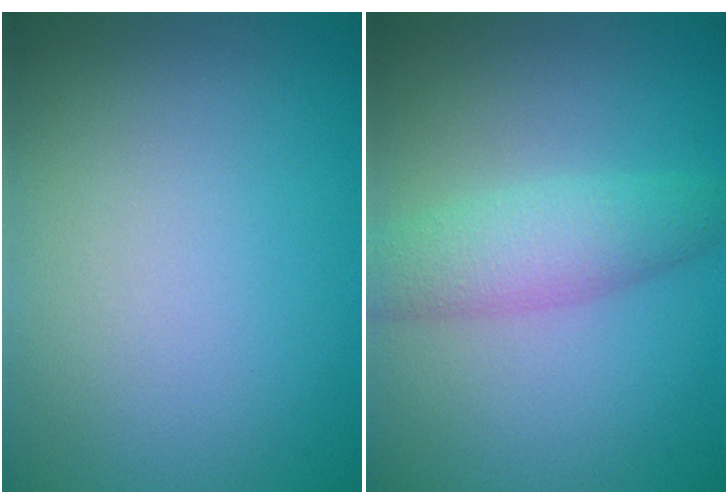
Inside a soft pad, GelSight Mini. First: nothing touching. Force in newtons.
{"total": 3.7, "press": 3.7, "slide": 0.0}